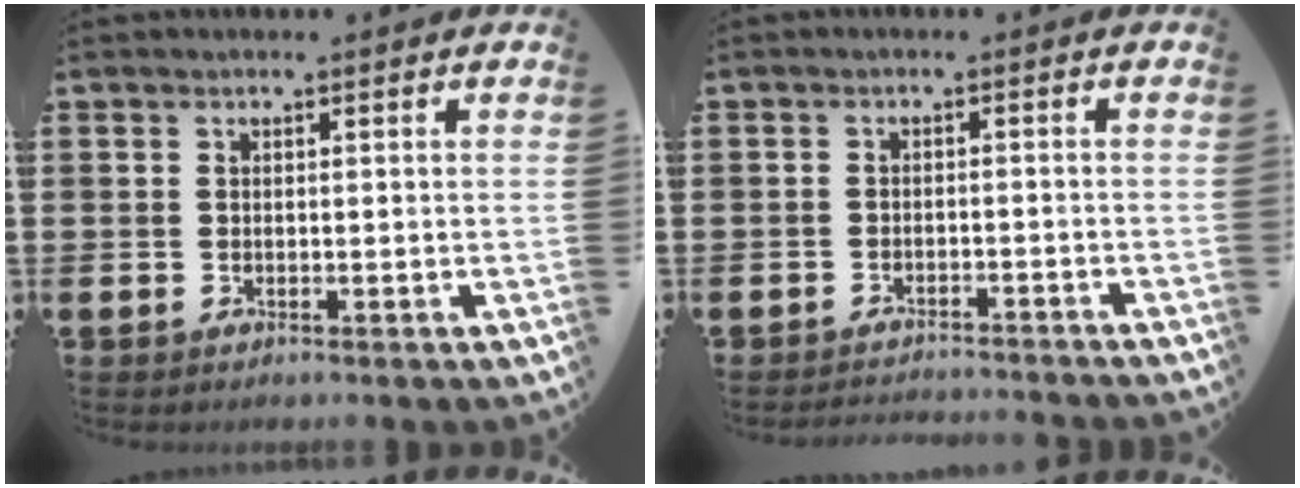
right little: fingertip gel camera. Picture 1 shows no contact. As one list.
[{"total": 1.7, "force": [-1.7, -0.2, -0.1], "torque": [-0.001, 0.005, -0.037]}]